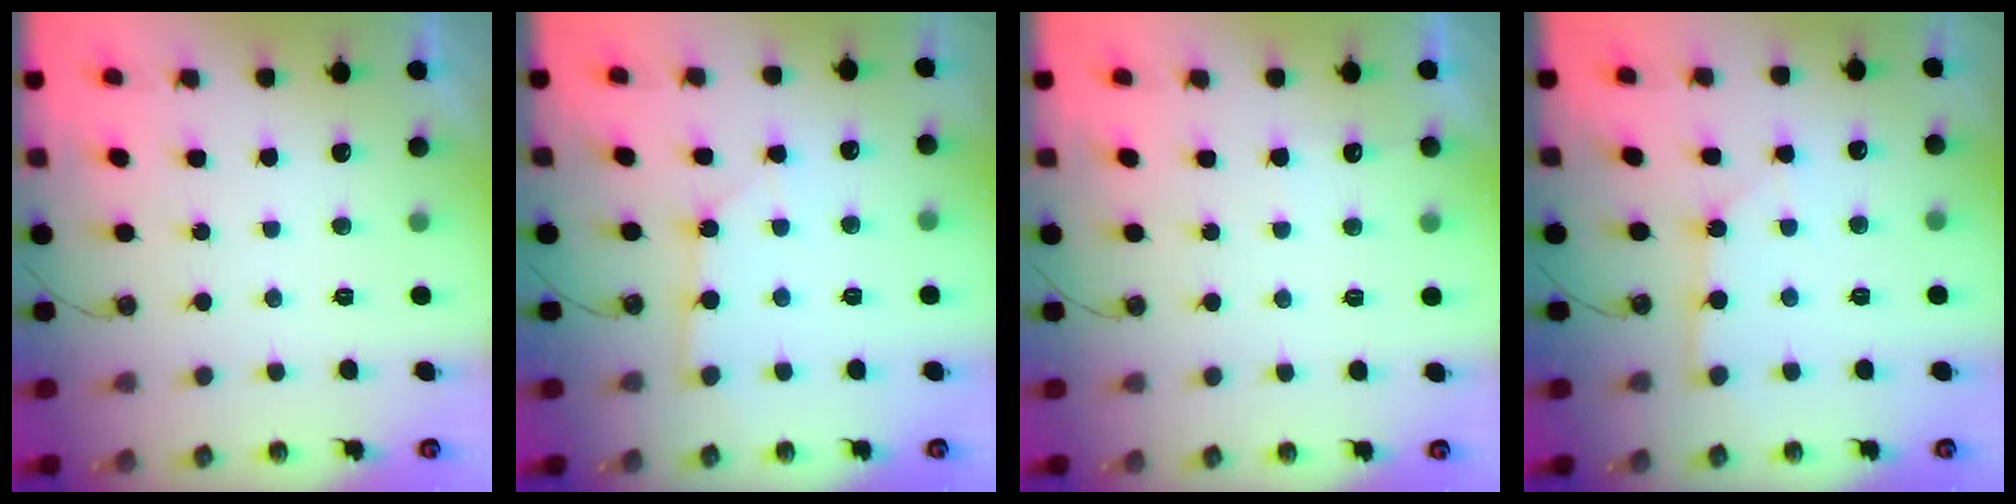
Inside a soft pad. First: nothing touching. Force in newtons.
{"total": 3.0, "press": 2.9, "slide": 0.3}
{"total": 3.0, "press": 3.0, "slide": 0.3}
{"total": 3.0, "press": 2.9, "slide": 0.3}